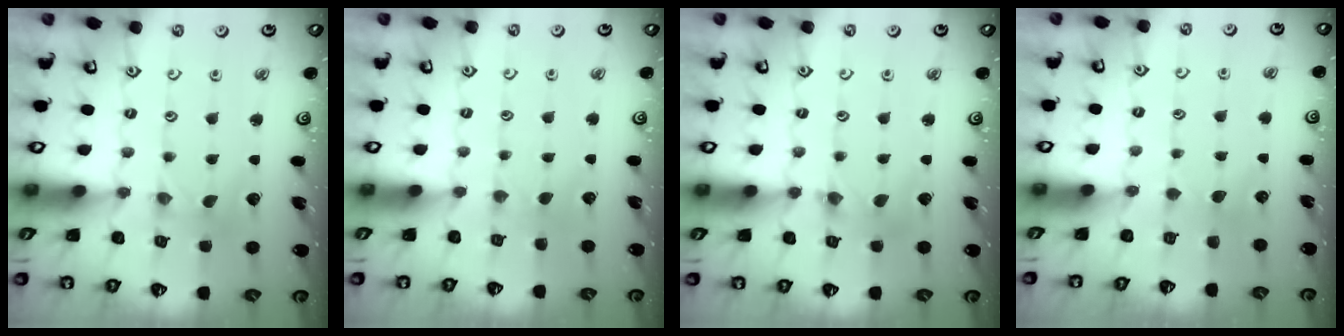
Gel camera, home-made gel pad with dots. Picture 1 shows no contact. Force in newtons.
{"total": 1.8, "press": 1.8, "slide": 0.4}
{"total": 2.3, "press": 2.3, "slide": 0.4}
{"total": 2.3, "press": 2.2, "slide": 0.3}